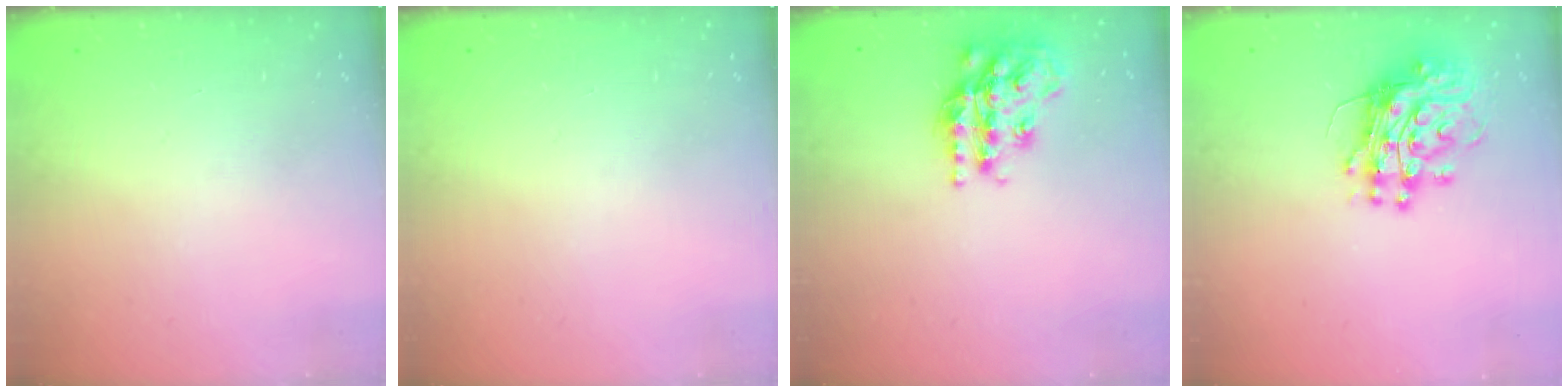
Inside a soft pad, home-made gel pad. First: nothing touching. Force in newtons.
{"total": 0.0}
{"total": 18.6, "press": 18.5, "slide": 1.5}
{"total": 13.1, "press": 13.1, "slide": 1.3}